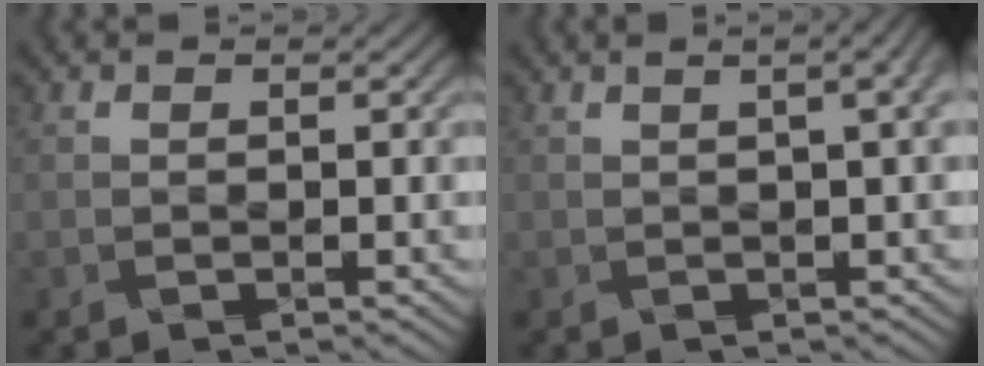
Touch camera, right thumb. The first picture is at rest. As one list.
[{"total": 4.2, "force": [1.2, 1.6, 3.7], "torque": [-0.037, 0.016, -0.001]}]